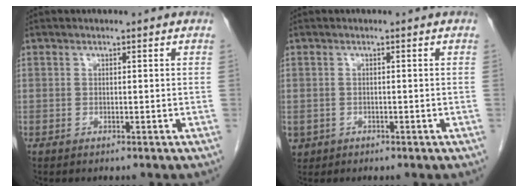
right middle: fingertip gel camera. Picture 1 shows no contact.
{"total": 2.0, "force": [-0.8, 1.7, 0.4], "torque": [-0.010, 0.001, -0.008]}